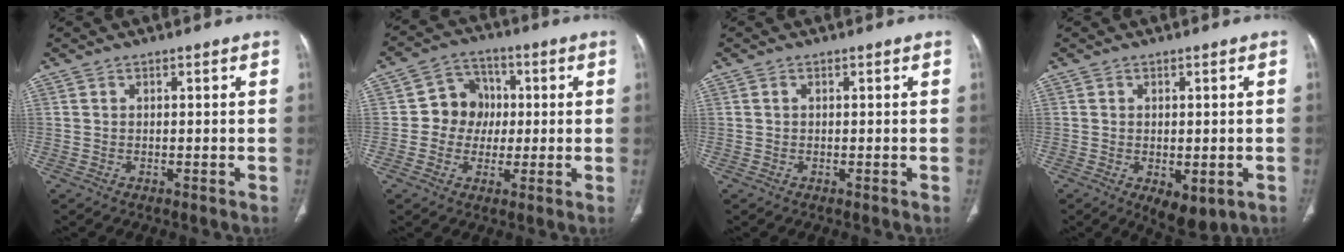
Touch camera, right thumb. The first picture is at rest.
{"total": 8.1, "force": [0.0, 7.4, 3.3], "torque": [-0.006, 0.016, -0.011]}
{"total": 0.0}
{"total": 5.3, "force": [-1.3, 3.3, 4.0], "torque": [-0.040, 0.000, 0.003]}